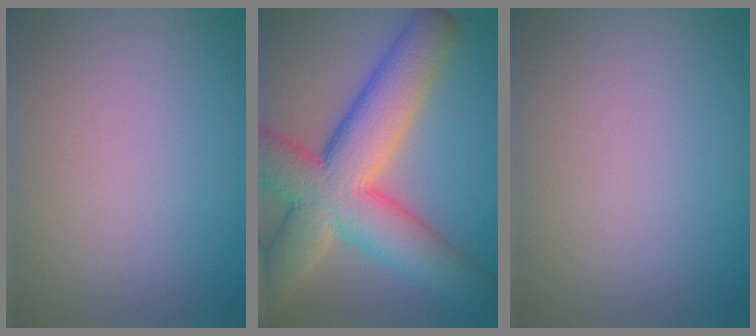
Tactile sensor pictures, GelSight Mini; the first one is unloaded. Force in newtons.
{"total": 12.0, "press": 11.9, "slide": 0.9}
{"total": 0.0}